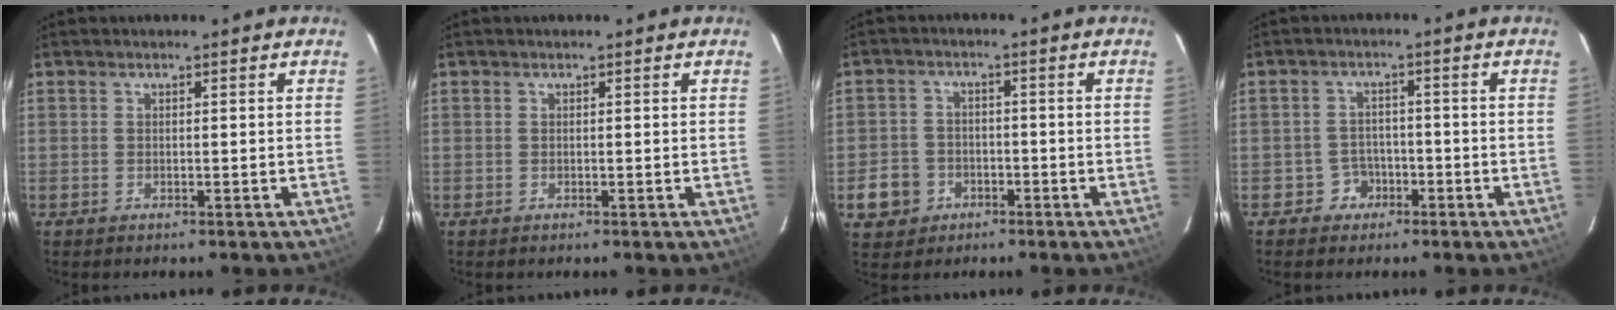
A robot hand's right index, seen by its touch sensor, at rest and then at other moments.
{"total": 0.0}
{"total": 7.0, "force": [-3.0, 6.1, 1.6], "torque": [-0.050, 0.020, -0.042]}
{"total": 3.9, "force": [-2.1, 3.2, 0.0], "torque": [-0.002, 0.019, -0.035]}